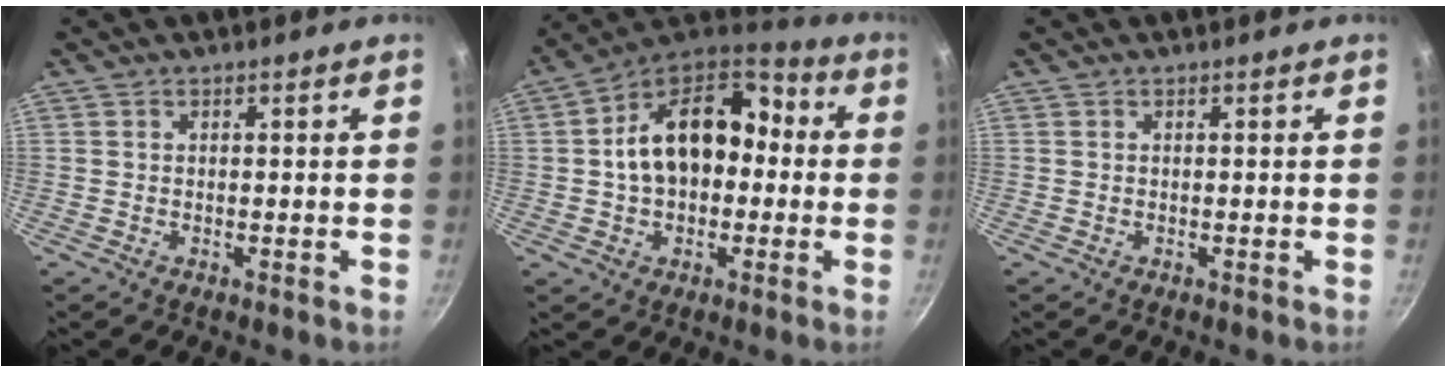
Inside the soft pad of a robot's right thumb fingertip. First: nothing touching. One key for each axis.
{"total": 18.8, "fx": 0.5, "fy": 13.0, "fz": 13.6, "tx": -0.200, "ty": 0.052, "tz": -0.005}
{"total": 0.0}